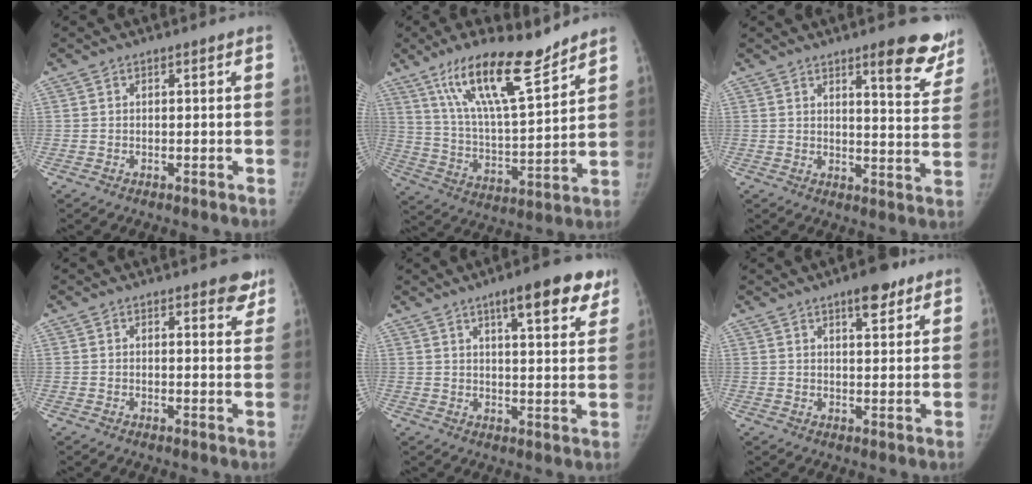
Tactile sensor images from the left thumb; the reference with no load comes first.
{"total": 17.6, "force": [12.4, 3.8, 11.9], "torque": [-0.186, -0.068, 0.226]}
{"total": 11.6, "force": [8.1, 2.9, 7.8], "torque": [-0.057, -0.051, 0.096]}
{"total": 4.6, "force": [3.4, 1.8, 2.5], "torque": [-0.001, -0.018, 0.036]}
{"total": 12.5, "force": [7.7, 3.4, 9.3], "torque": [-0.096, -0.029, 0.103]}
{"total": 6.6, "force": [4.4, 2.3, 4.4], "torque": [-0.047, -0.023, 0.060]}